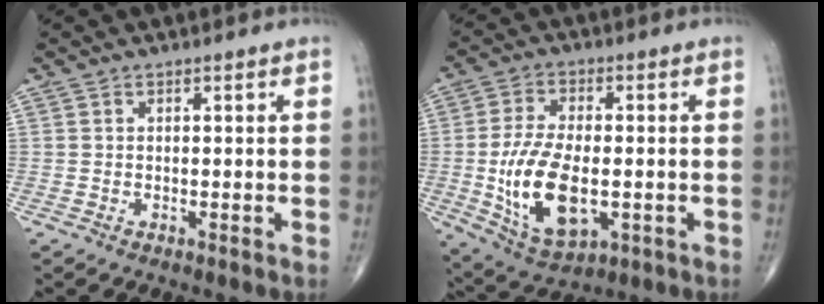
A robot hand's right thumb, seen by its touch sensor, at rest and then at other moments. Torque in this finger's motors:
{"motor_torque": [-0.50, 0.93, 0.82, 0.58, 0.48]}